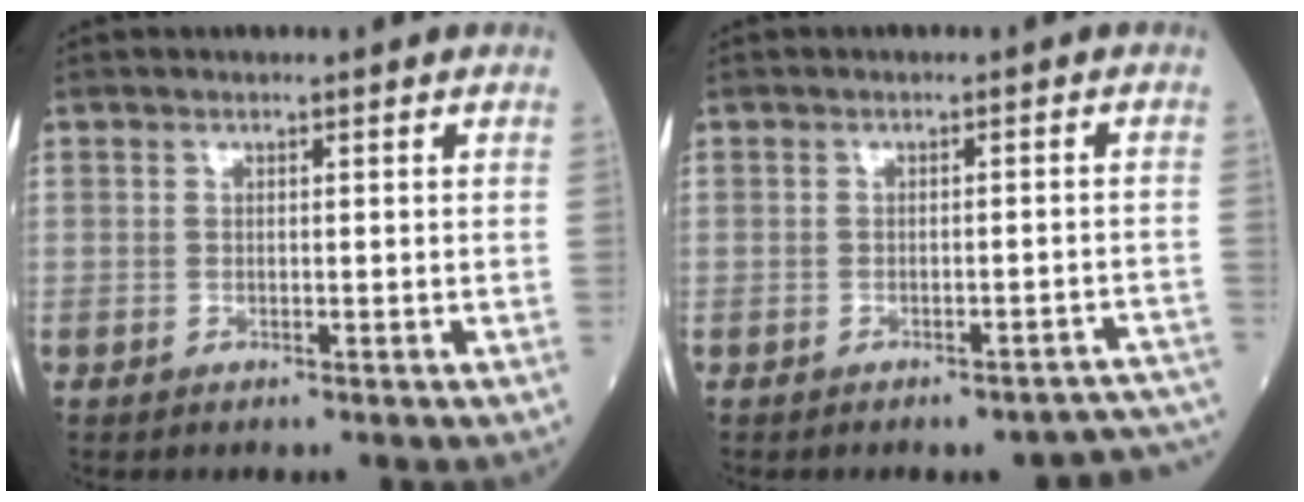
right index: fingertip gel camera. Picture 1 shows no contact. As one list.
[{"total": 8.3, "force": [-7.9, 1.8, 1.5], "torque": [0.009, 0.021, -0.081]}]